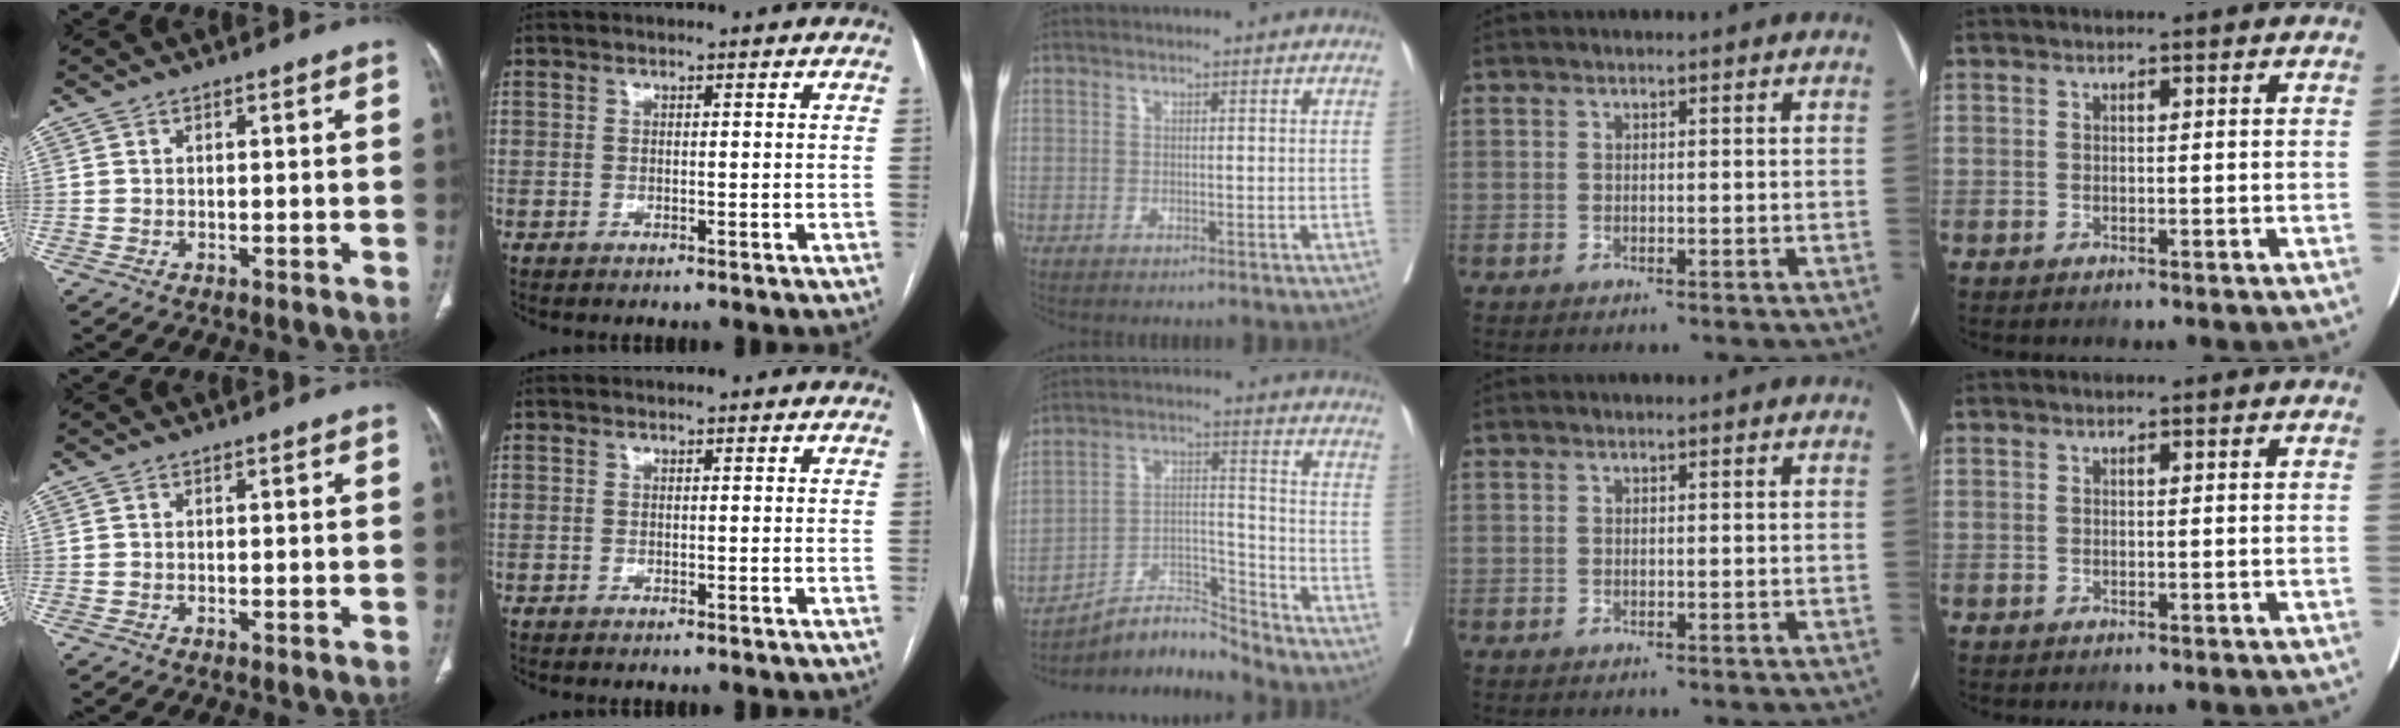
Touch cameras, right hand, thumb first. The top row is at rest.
{"middle": {"total": 8.8, "force": [-8.7, -0.3, 0.7], "torque": [-0.015, 0.032, -0.162]}}